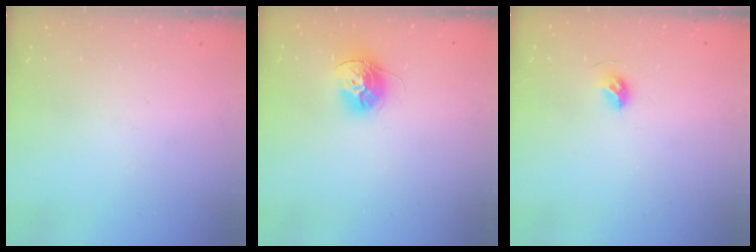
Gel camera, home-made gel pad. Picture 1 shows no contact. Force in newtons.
{"total": 12.1, "press": 12.1, "slide": 0.5}
{"total": 5.4, "press": 5.2, "slide": 1.2}